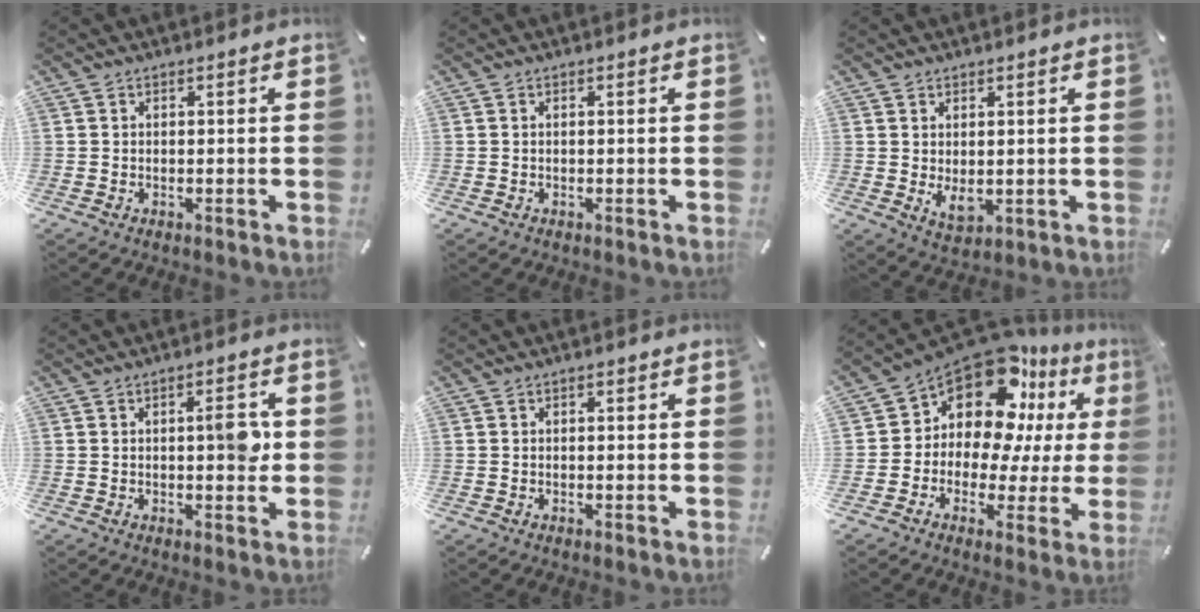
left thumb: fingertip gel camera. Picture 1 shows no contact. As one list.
[{"total": 0.0}, {"total": 4.4, "force": [0.3, 2.6, 3.5], "torque": [-0.076, -0.007, 0.002]}, {"total": 6.4, "force": [0.8, 2.6, 5.8], "torque": [-0.078, -0.004, 0.006]}, {"total": 0.8, "force": [0.1, 0.4, 0.7], "torque": [-0.013, 0.004, 0.001]}, {"total": 15.2, "force": [9.2, 8.9, 8.1], "torque": [-0.157, -0.093, 0.158]}]